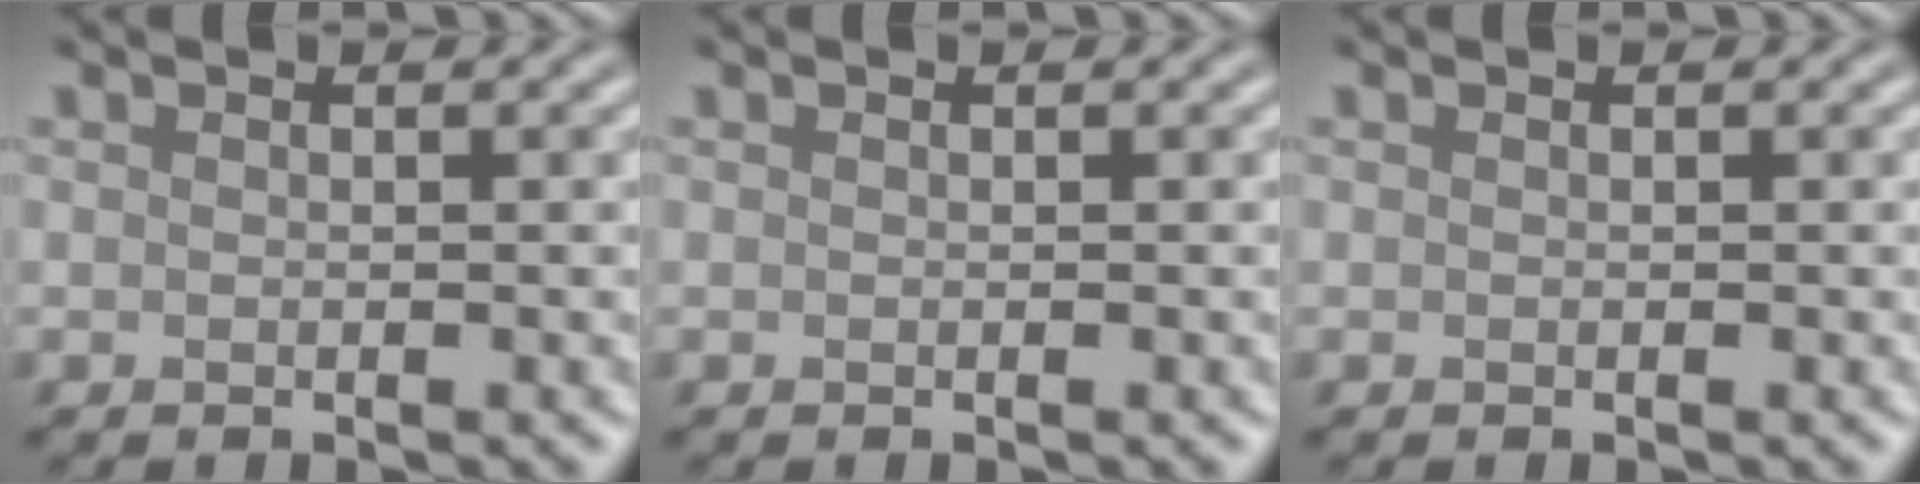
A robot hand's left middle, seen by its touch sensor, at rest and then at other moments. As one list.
[{"total": 0.0}, {"total": 0.0}]